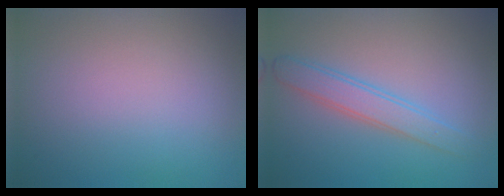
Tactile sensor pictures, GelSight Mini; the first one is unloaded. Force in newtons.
{"total": 2.8, "press": 2.8, "slide": 0.2}